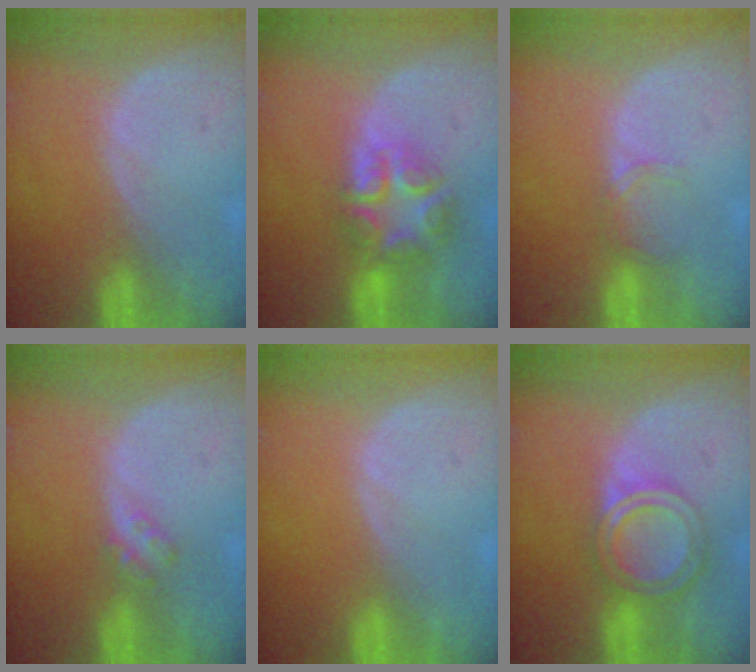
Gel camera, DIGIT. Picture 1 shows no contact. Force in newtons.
{"total": 7.6, "press": 6.7, "slide": 3.7}
{"total": 1.9, "press": 1.9, "slide": 0.3}
{"total": 2.5, "press": 2.1, "slide": 1.4}
{"total": 0.0}
{"total": 6.1, "press": 5.5, "slide": 2.8}